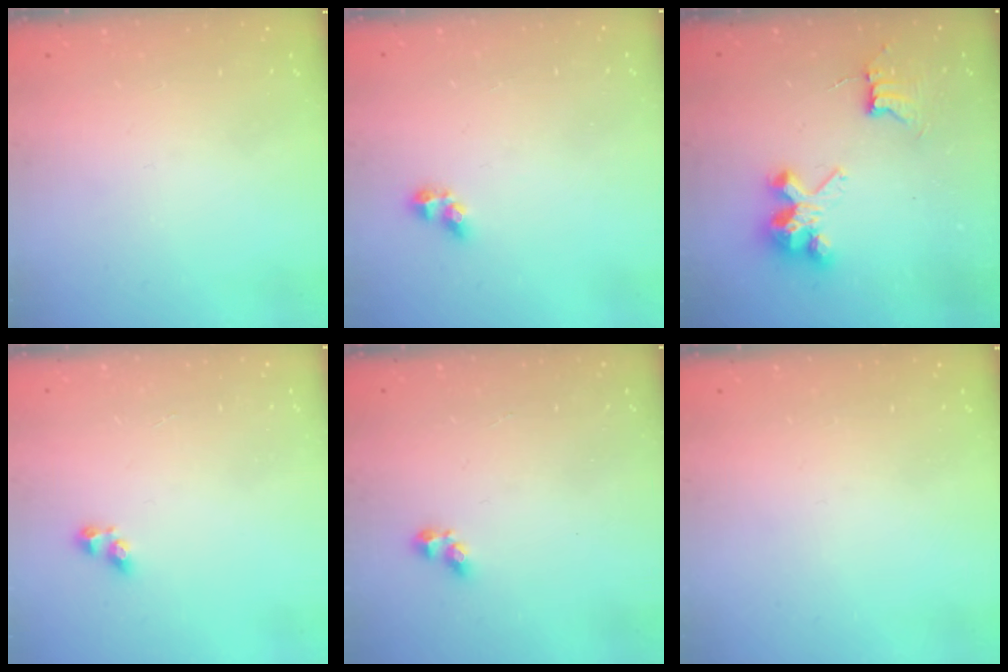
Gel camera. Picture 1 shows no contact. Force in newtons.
{"total": 3.3, "press": 3.3, "slide": 0.2}
{"total": 8.7, "press": 8.7, "slide": 0.6}
{"total": 3.3, "press": 3.1, "slide": 1.2}
{"total": 3.5, "press": 3.3, "slide": 1.2}
{"total": 0.0}